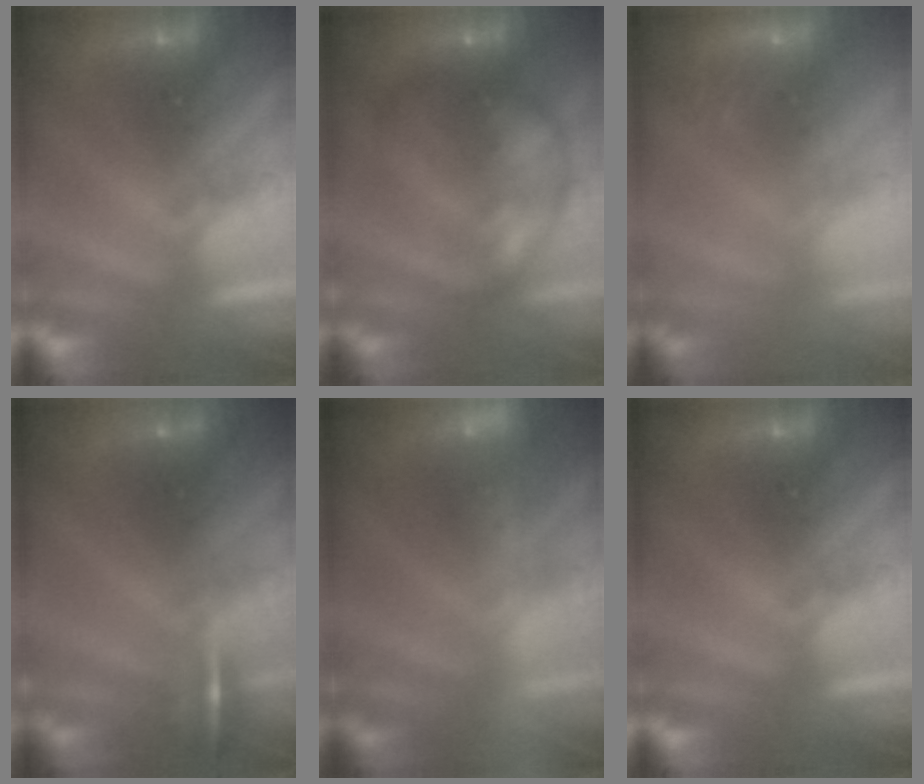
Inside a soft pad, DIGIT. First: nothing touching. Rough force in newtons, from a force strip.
{"total": 7.6}
{"total": 2.3}
{"total": 4.9}
{"total": 2.2}
{"total": 0.0}